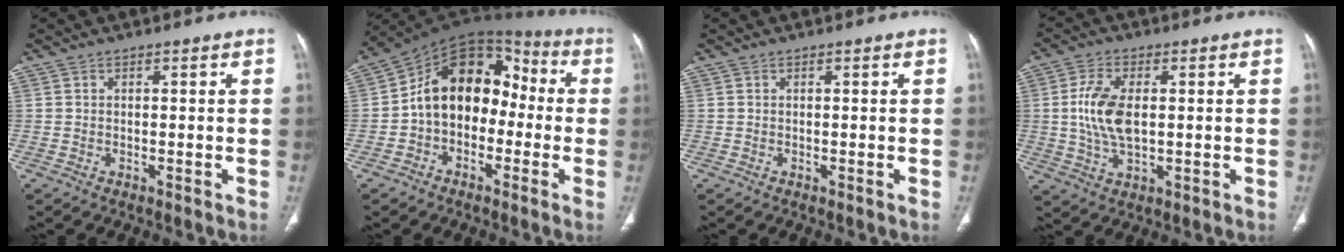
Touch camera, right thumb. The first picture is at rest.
{"total": 15.4, "force": [-1.8, 11.1, 10.5], "torque": [-0.130, 0.063, -0.046]}
{"total": 0.0}
{"total": 9.3, "force": [0.7, 5.0, 7.9], "torque": [-0.166, -0.002, 0.017]}